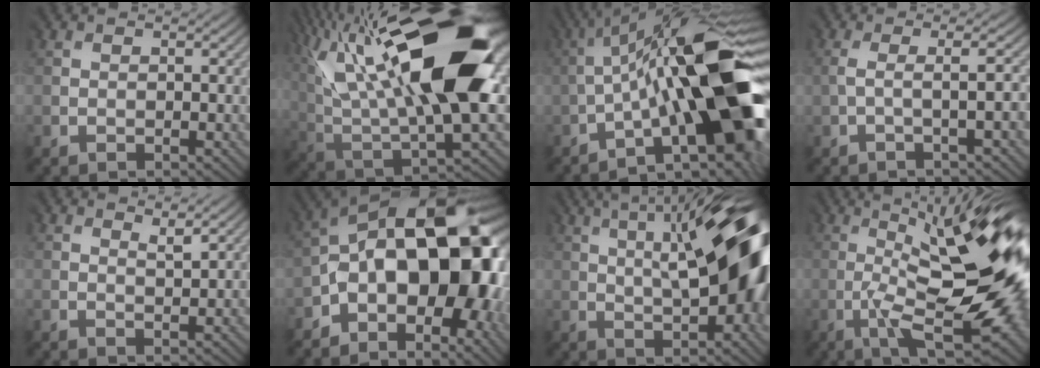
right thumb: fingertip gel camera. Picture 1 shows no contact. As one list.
[{"total": 21.2, "force": [7.0, 8.4, 18.2], "torque": [-0.347, 0.034, 0.130]}, {"total": 19.4, "force": [-3.0, 5.6, 18.4], "torque": [-0.274, 0.012, -0.049]}, {"total": 2.9, "force": [-0.6, 0.4, 2.8], "torque": [-0.034, 0.002, -0.018]}, {"total": 1.8, "force": [1.6, 0.2, 0.9], "torque": [-0.023, -0.003, 0.032]}, {"total": 18.1, "force": [-2.7, 9.3, 15.3], "torque": [-0.235, 0.010, -0.045]}, {"total": 17.7, "force": [3.1, 6.4, 16.2], "torque": [-0.212, 0.039, 0.034]}, {"total": 18.2, "force": [-0.8, 4.8, 17.6], "torque": [-0.267, 0.004, -0.013]}]